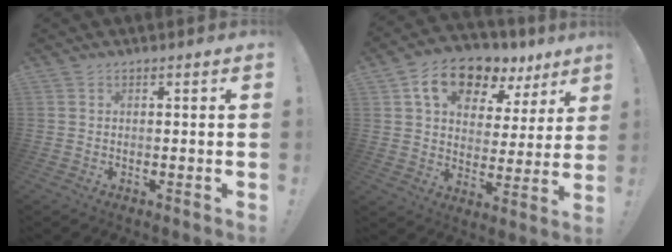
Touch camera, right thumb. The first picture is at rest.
{"total": 13.9, "force": [8.4, 8.3, 7.4], "torque": [-0.120, -0.046, 0.151]}